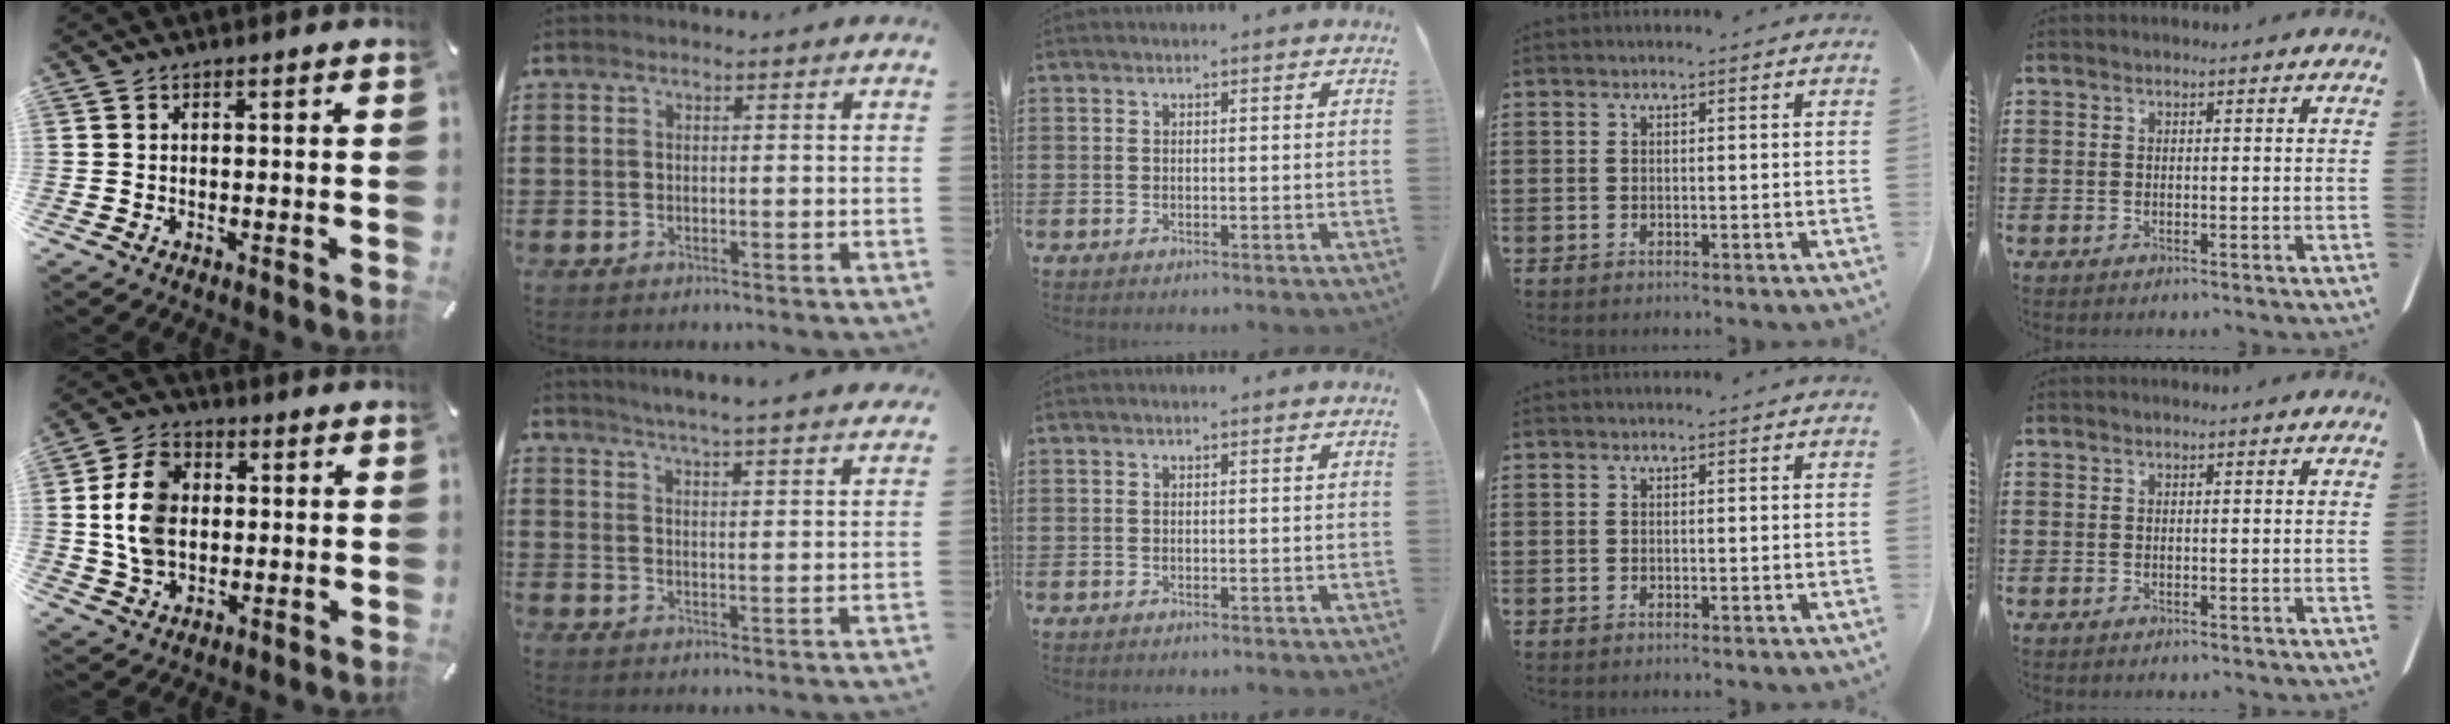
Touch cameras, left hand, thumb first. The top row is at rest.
{"thumb": {"total": 11.7, "force": [0.9, 9.0, 7.3], "torque": [-0.160, 0.012, 0.016]}, "index": {"total": 4.2, "force": [4.0, -1.0, 0.5], "torque": [-0.026, -0.028, 0.069]}}